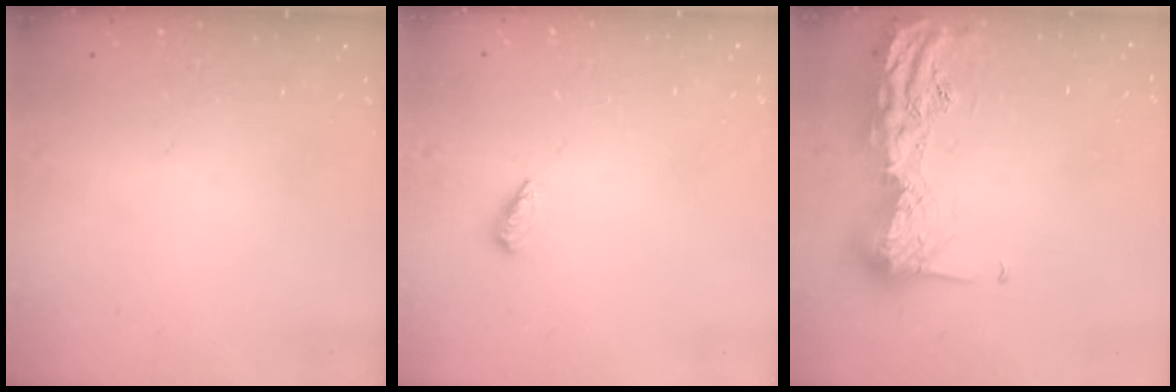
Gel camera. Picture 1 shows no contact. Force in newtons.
{"total": 3.6, "press": 3.4, "slide": 1.2}
{"total": 17.7, "press": 17.6, "slide": 0.9}